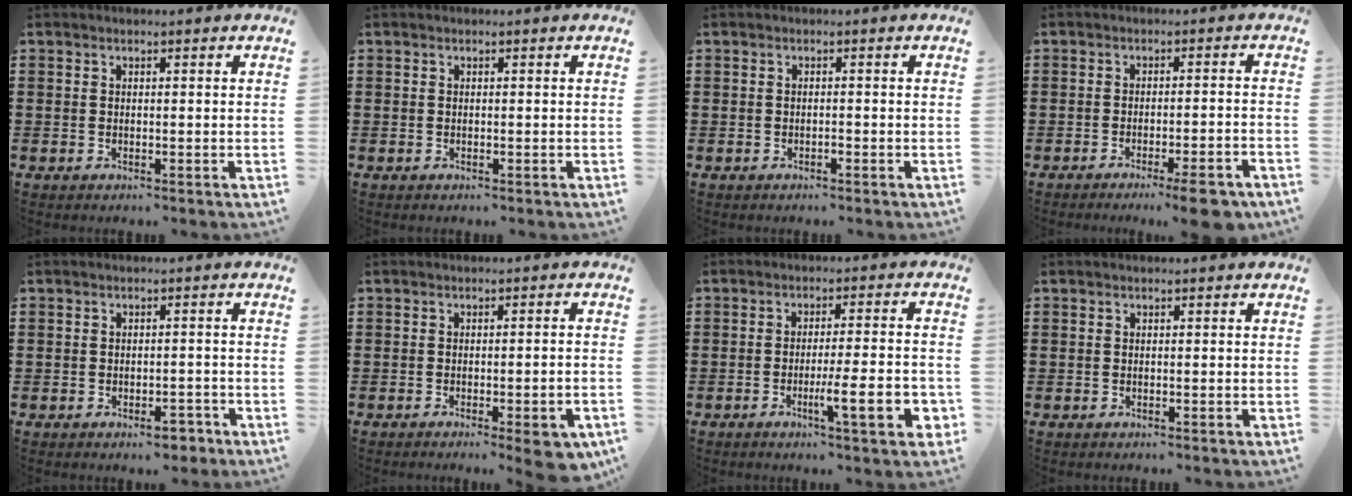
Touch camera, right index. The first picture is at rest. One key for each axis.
{"total": 0.0}
{"total": 0.6, "fx": -0.5, "fy": 0.1, "fz": 0.4, "tx": -0.008, "ty": -0.003, "tz": -0.009}
{"total": 5.1, "fx": -3.9, "fy": 0.0, "fz": 3.4, "tx": -0.052, "ty": -0.009, "tz": -0.066}
{"total": 2.6, "fx": -2.1, "fy": 1.2, "fz": 1.0, "tx": -0.020, "ty": 0.002, "tz": -0.040}
{"total": 3.9, "fx": -2.2, "fy": 0.3, "fz": 3.2, "tx": -0.049, "ty": -0.007, "tz": -0.033}
{"total": 9.4, "fx": -3.1, "fy": 1.2, "fz": 8.8, "tx": -0.131, "ty": -0.008, "tz": -0.049}
{"total": 0.0}